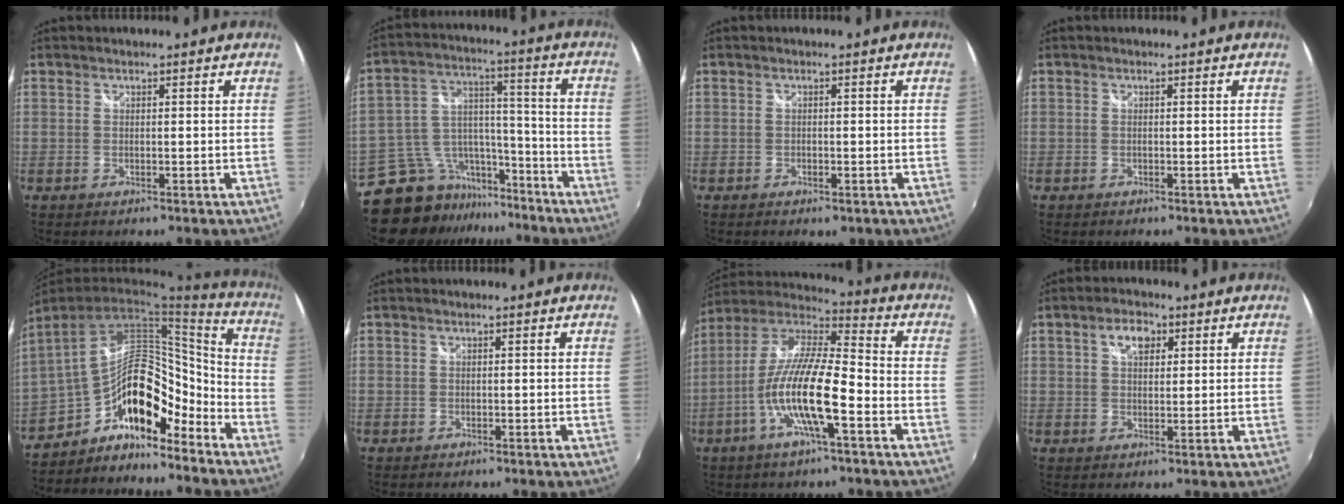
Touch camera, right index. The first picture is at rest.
{"total": 15.6, "force": [-12.4, 8.6, 4.0], "torque": [-0.088, 0.050, -0.191]}
{"total": 1.6, "force": [-0.8, 1.0, 0.9], "torque": [-0.017, -0.006, -0.011]}
{"total": 0.0}
{"total": 17.8, "force": [-10.4, 8.4, 11.7], "torque": [-0.202, 0.017, -0.182]}
{"total": 0.5, "force": [-0.2, 0.5, 0.0], "torque": [0.000, 0.002, -0.002]}
{"total": 15.4, "force": [-5.9, 2.9, 13.9], "torque": [-0.270, -0.010, -0.116]}
{"total": 4.6, "force": [2.0, 2.6, 3.1], "torque": [-0.049, 0.012, 0.036]}